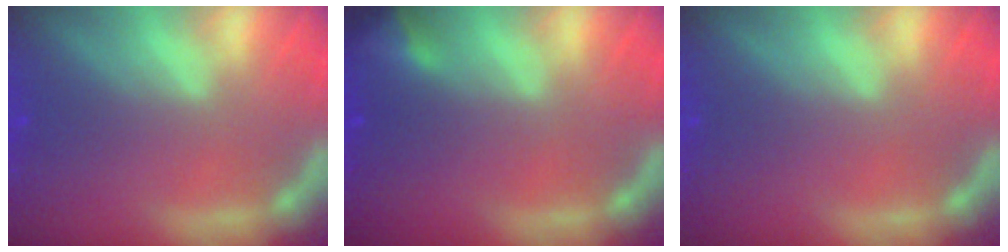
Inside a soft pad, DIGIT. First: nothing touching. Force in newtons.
{"total": 2.4}
{"total": 0.0}